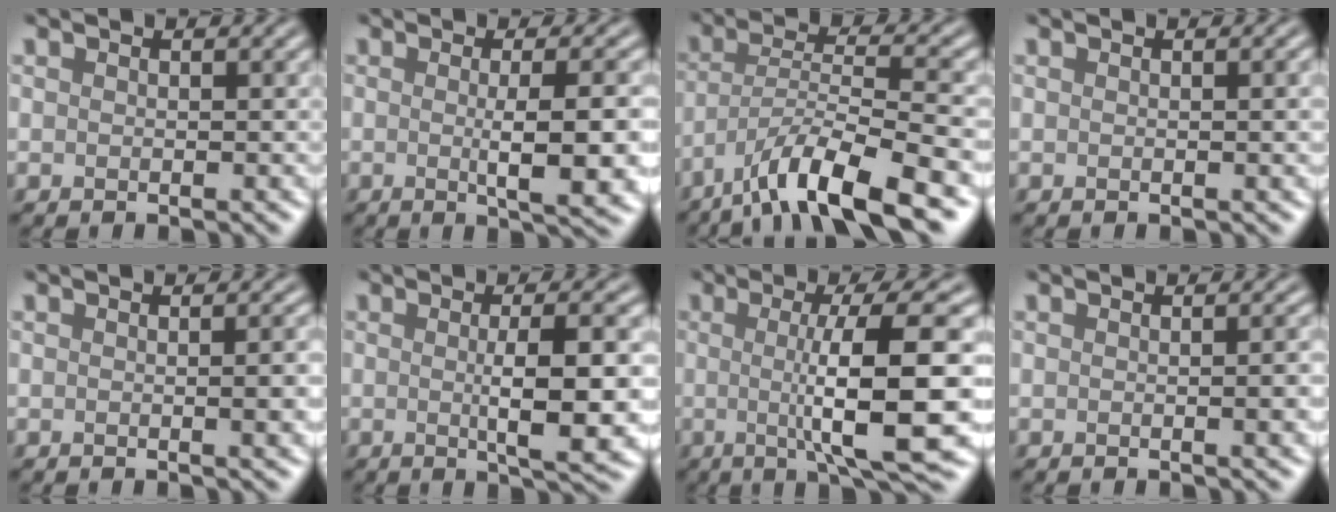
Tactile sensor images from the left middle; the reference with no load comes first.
{"total": 6.5, "force": [-0.6, 1.4, 6.3], "torque": [-0.088, -0.004, -0.005]}
{"total": 9.0, "force": [-6.0, 1.9, 6.5], "torque": [-0.110, 0.004, -0.110]}
{"total": 1.5, "force": [0.1, 0.4, 1.4], "torque": [-0.014, 0.004, -0.001]}
{"total": 2.7, "force": [-0.1, 0.7, 2.5], "torque": [-0.026, 0.003, -0.004]}
{"total": 6.6, "force": [-0.3, 1.4, 6.5], "torque": [-0.092, -0.002, -0.002]}
{"total": 10.5, "force": [-0.3, 2.2, 10.3], "torque": [-0.134, -0.004, -0.004]}
{"total": 2.2, "force": [-0.1, 0.6, 2.1], "torque": [-0.022, 0.002, -0.003]}